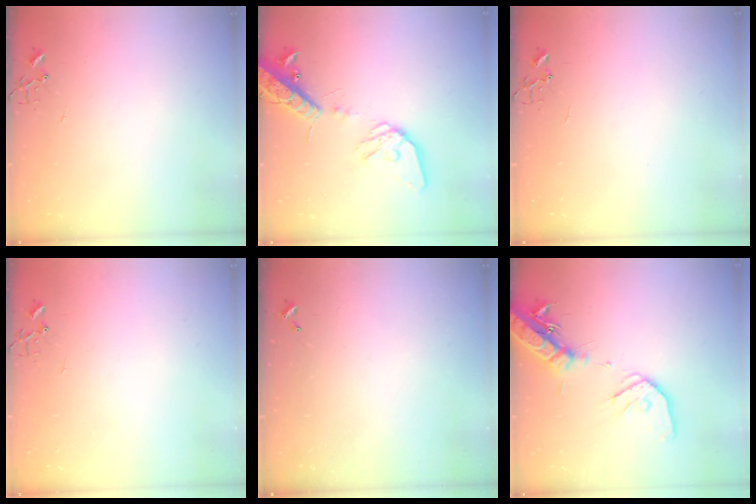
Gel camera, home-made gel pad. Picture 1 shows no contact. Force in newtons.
{"total": 18.9, "press": 18.6, "slide": 3.4}
{"total": 0.0}
{"total": 0.0}
{"total": 0.0}
{"total": 19.4, "press": 19.1, "slide": 3.5}